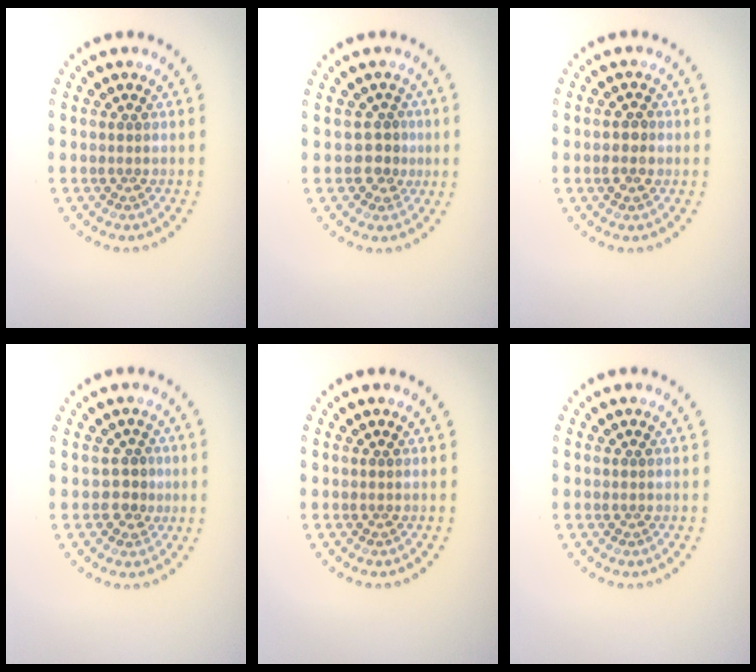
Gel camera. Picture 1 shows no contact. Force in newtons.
{"total": 1.9, "press": 1.6, "slide": 1.0}
{"total": 1.8, "press": 1.8, "slide": 0.1}
{"total": 1.9, "press": 1.6, "slide": 0.9}
{"total": 0.0}
{"total": 0.0}